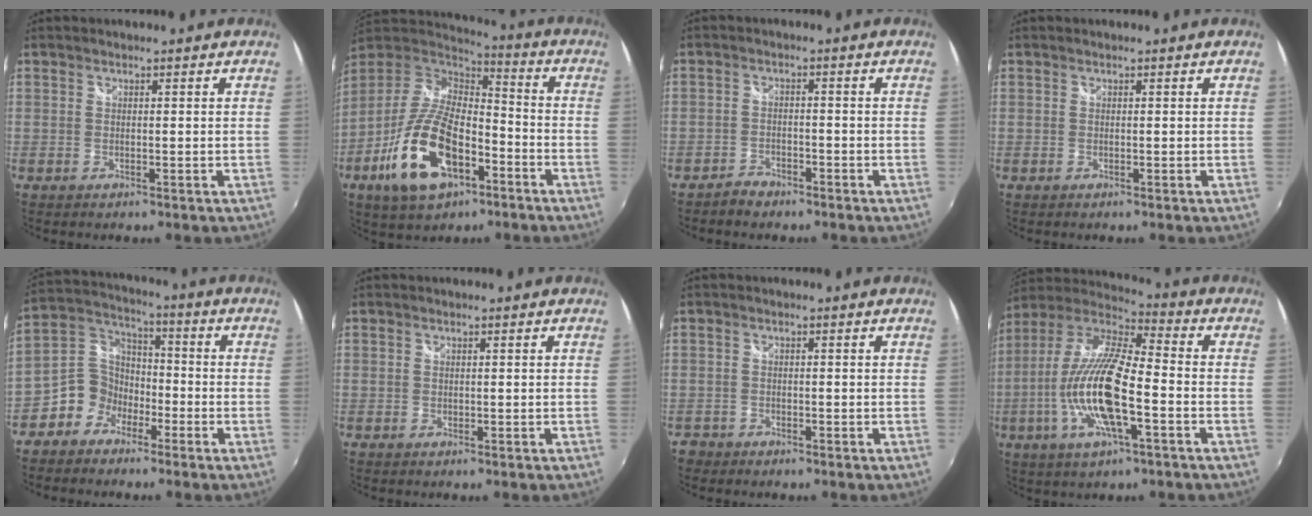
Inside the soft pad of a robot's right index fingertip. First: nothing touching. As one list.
[{"total": 19.6, "force": [-8.8, 9.5, 14.7], "torque": [-0.312, -0.020, -0.155]}, {"total": 3.1, "force": [-2.7, 1.4, 0.5], "torque": [-0.023, 0.006, -0.051]}, {"total": 0.0}, {"total": 7.9, "force": [-4.6, 6.2, 1.7], "torque": [-0.043, 0.033, -0.100]}, {"total": 0.0}, {"total": 2.1, "force": [-1.5, 1.5, 0.0], "torque": [-0.008, 0.002, -0.028]}, {"total": 18.2, "force": [-5.1, 4.6, 16.8], "torque": [-0.334, -0.013, -0.106]}]